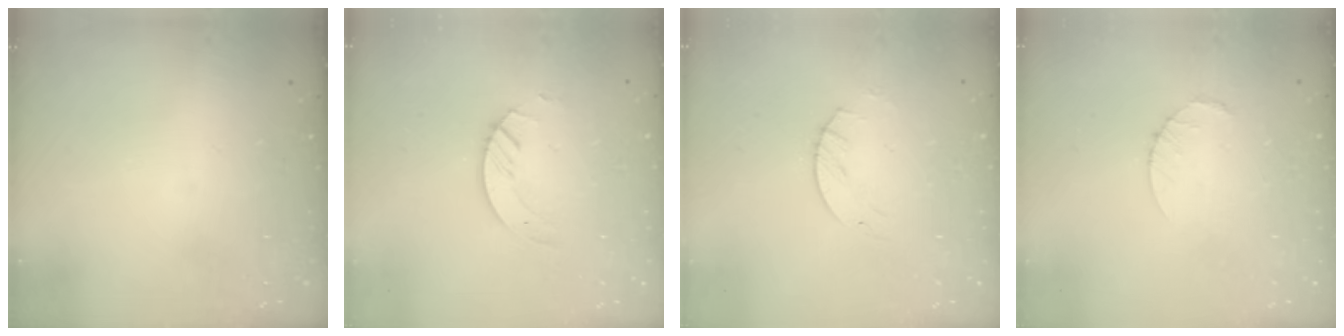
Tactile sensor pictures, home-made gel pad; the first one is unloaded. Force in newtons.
{"total": 3.8, "press": 3.8, "slide": 0.3}
{"total": 2.6, "press": 2.6, "slide": 0.3}
{"total": 2.5, "press": 2.5, "slide": 0.3}